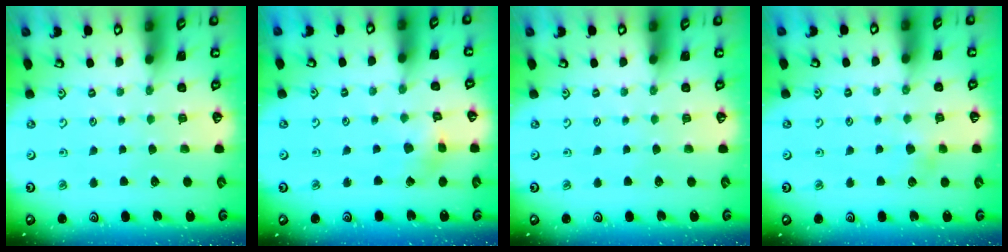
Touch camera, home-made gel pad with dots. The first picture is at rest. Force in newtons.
{"total": 2.6, "press": 2.6, "slide": 0.3}
{"total": 0.0}
{"total": 3.3, "press": 3.3, "slide": 0.4}